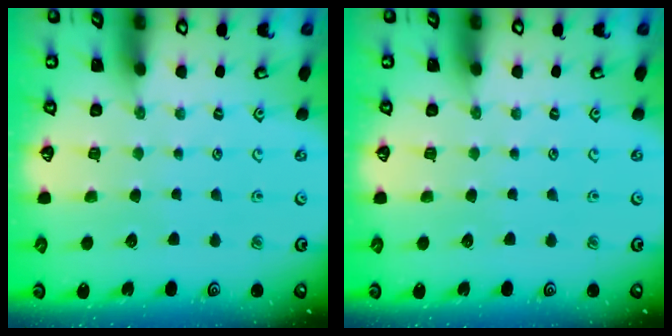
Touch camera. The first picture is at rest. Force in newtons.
{"total": 0.0}